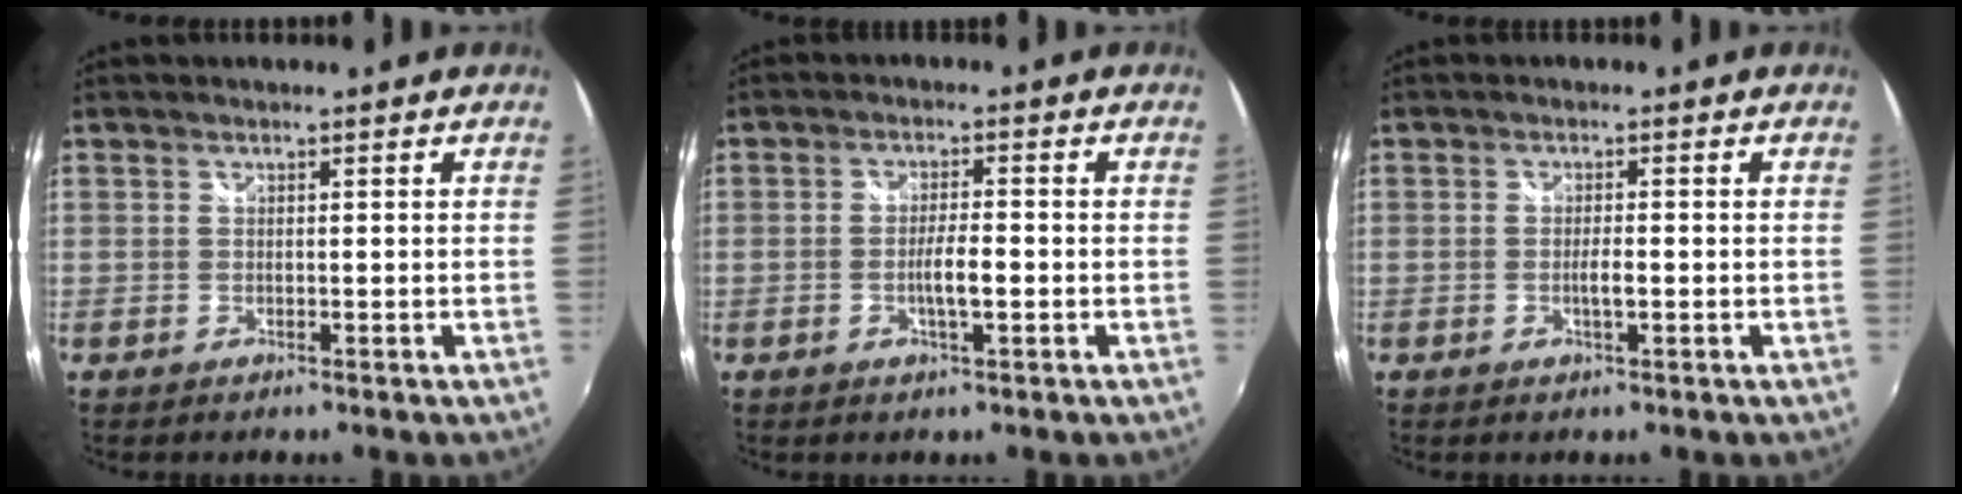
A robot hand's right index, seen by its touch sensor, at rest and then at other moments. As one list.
[{"total": 3.8, "force": [-1.1, 0.5, 3.6], "torque": [-0.067, 0.001, -0.018]}, {"total": 1.9, "force": [-0.5, 0.3, 1.8], "torque": [-0.034, 0.001, -0.009]}]